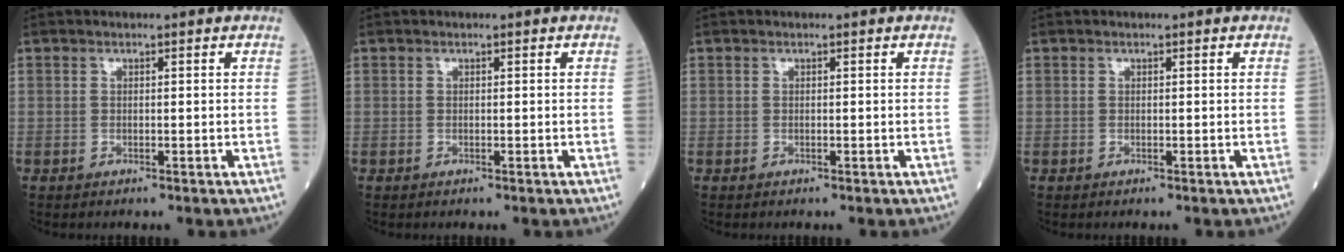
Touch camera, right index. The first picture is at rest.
{"total": 0.0}
{"total": 0.0}
{"total": 0.0}